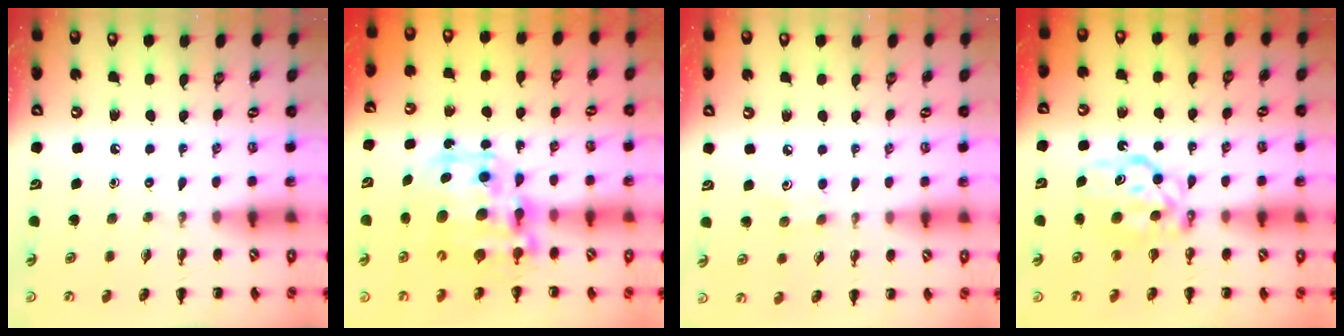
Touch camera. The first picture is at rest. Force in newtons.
{"total": 15.4, "press": 15.0, "slide": 3.4}
{"total": 3.9, "press": 3.8, "slide": 0.9}
{"total": 8.3, "press": 8.1, "slide": 1.5}